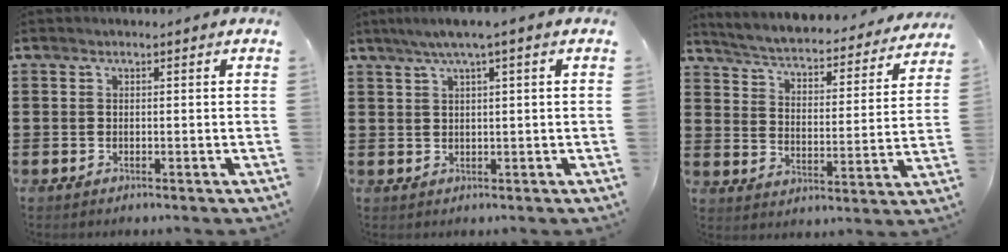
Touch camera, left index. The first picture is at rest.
{"total": 2.6, "force": [1.0, -0.1, 2.3], "torque": [-0.045, -0.001, 0.017]}
{"total": 3.4, "force": [3.3, -0.1, 1.0], "torque": [-0.041, -0.034, 0.045]}